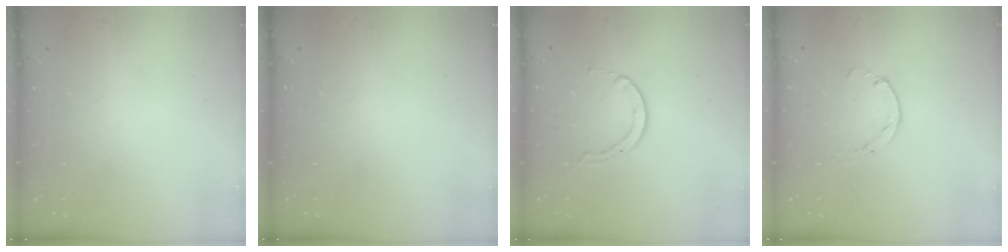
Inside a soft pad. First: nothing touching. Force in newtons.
{"total": 2.6, "press": 2.6, "slide": 0.2}
{"total": 1.5, "press": 1.5, "slide": 0.2}
{"total": 0.0}